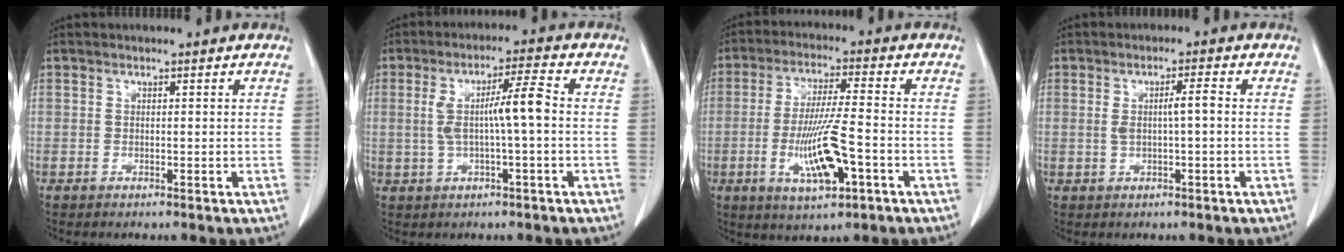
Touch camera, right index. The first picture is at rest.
{"total": 7.7, "force": [0.0, 0.9, 7.6], "torque": [-0.146, 0.021, 0.002]}
{"total": 11.2, "force": [-3.6, 1.8, 10.5], "torque": [-0.201, -0.009, -0.060]}
{"total": 3.7, "force": [0.1, 0.8, 3.6], "torque": [-0.071, 0.011, 0.008]}